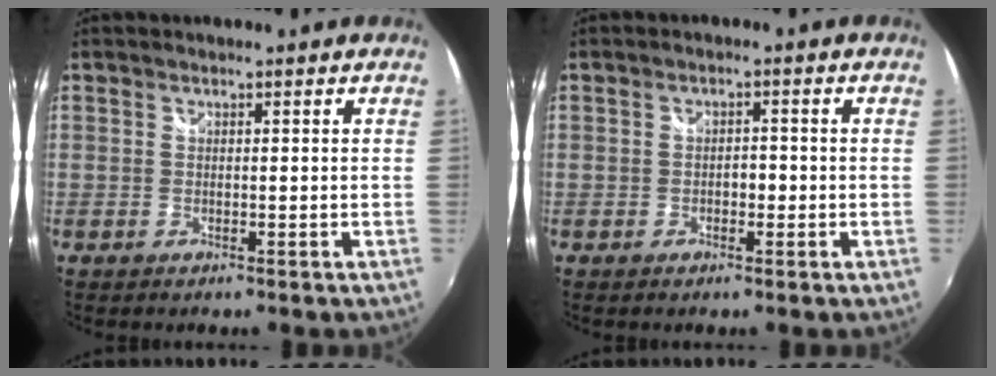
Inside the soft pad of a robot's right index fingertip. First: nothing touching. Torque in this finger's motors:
{"motor_torque": [0.17, 0.10, 0.08, 0.01]}